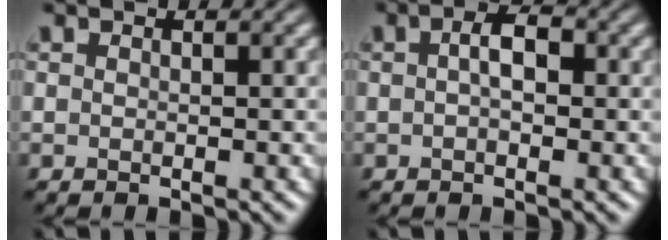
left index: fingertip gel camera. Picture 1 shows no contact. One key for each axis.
{"total": 2.5, "fx": 0.2, "fy": 1.2, "fz": 2.2, "tx": -0.037, "ty": 0.006, "tz": -0.001}